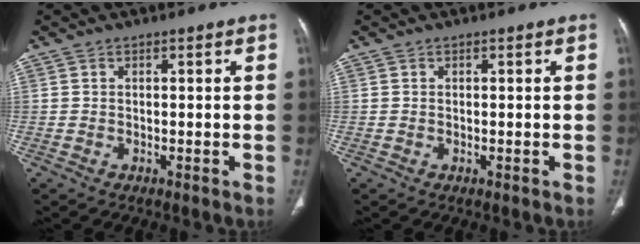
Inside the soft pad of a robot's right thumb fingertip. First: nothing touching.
{"total": 0.0}